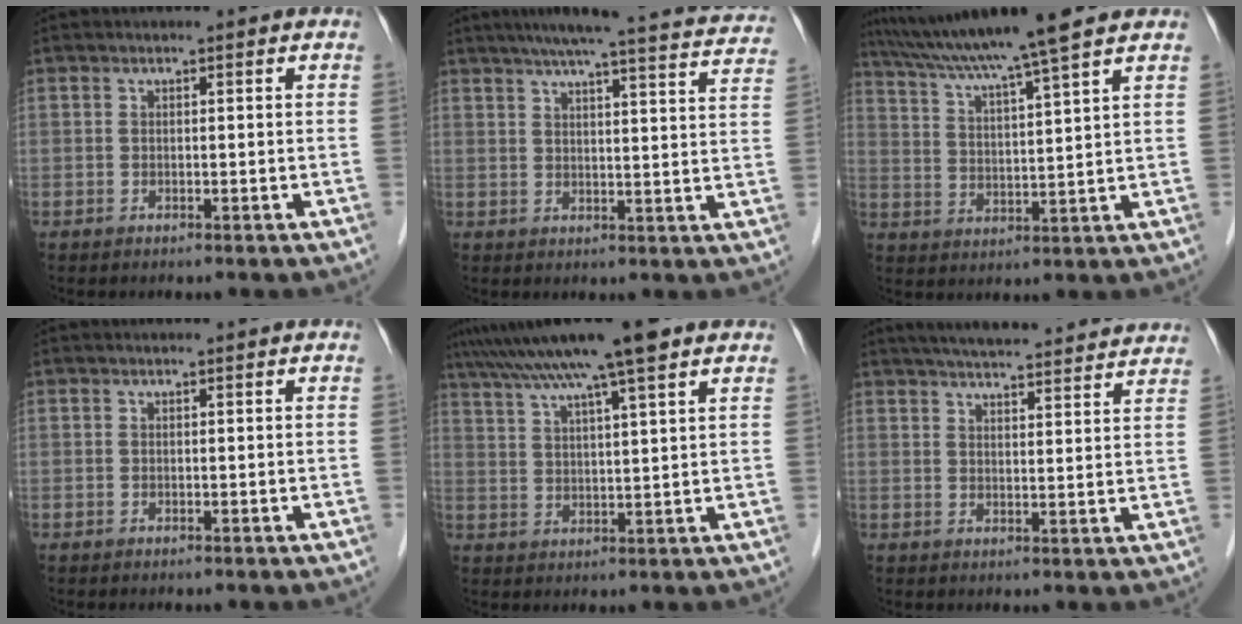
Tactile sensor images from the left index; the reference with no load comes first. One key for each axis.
{"total": 23.1, "fx": 21.0, "fy": 1.3, "fz": 9.4, "tx": -0.132, "ty": -0.016, "tz": 0.245}
{"total": 13.1, "fx": 10.8, "fy": -1.5, "fz": 7.2, "tx": -0.128, "ty": 0.016, "tz": 0.174}
{"total": 0.0}
{"total": 13.3, "fx": 10.0, "fy": -0.1, "fz": 8.8, "tx": -0.155, "ty": 0.033, "tz": 0.152}
{"total": 19.8, "fx": 18.1, "fy": 2.3, "fz": 7.6, "tx": -0.111, "ty": 0.028, "tz": 0.234}